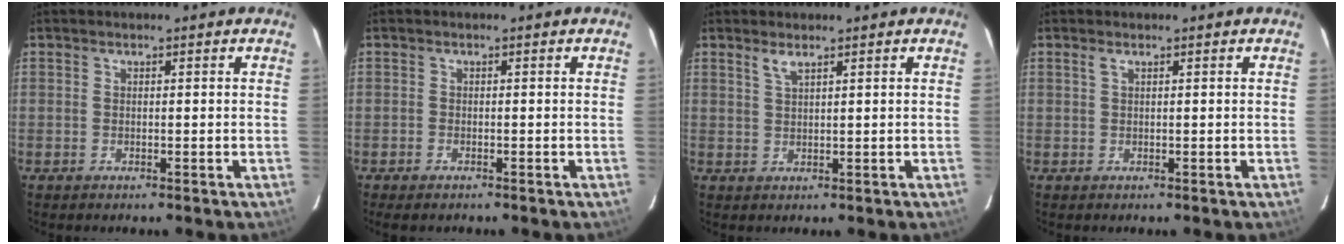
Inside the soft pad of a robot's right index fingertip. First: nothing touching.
{"total": 1.8, "force": [-1.5, 0.7, 0.7], "torque": [-0.022, -0.005, -0.028]}
{"total": 1.8, "force": [1.3, 0.2, 1.2], "torque": [-0.024, 0.002, 0.025]}
{"total": 0.6, "force": [0.3, -0.1, 0.5], "torque": [-0.011, 0.003, 0.005]}